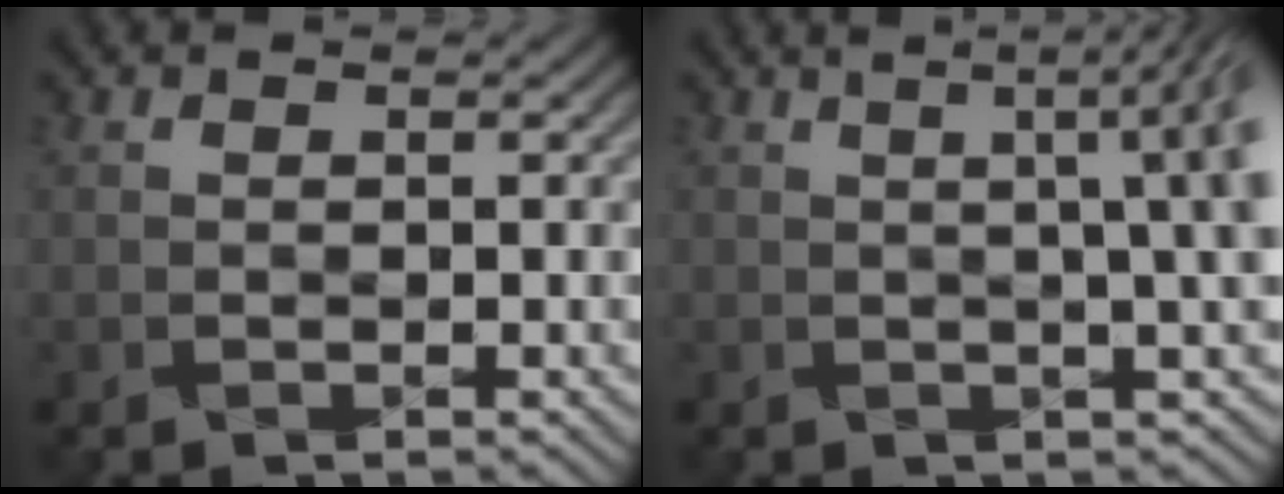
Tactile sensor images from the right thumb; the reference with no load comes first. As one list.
[{"total": 9.4, "force": [1.3, 2.7, 8.9], "torque": [-0.067, 0.032, 0.011]}]